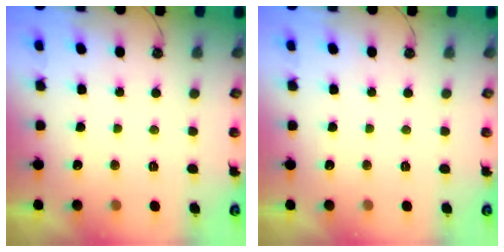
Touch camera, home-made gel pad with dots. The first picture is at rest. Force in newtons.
{"total": 0.0}